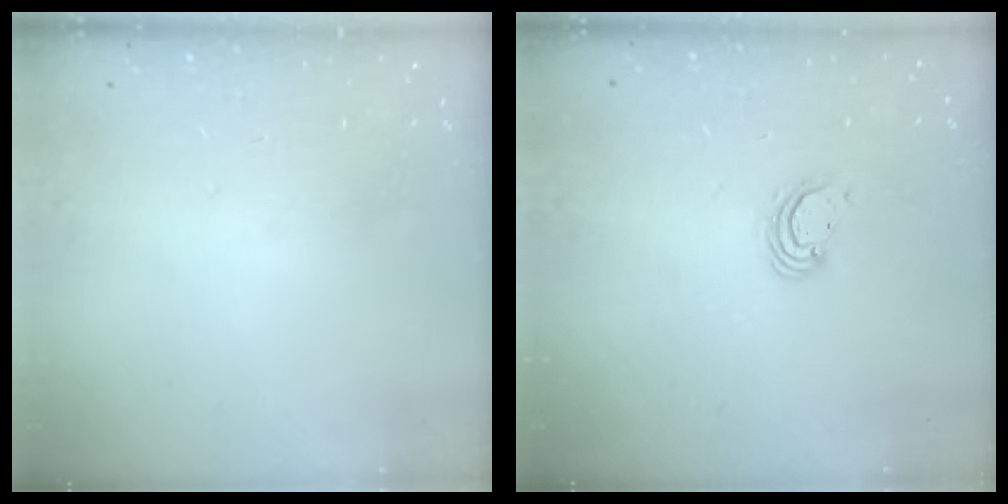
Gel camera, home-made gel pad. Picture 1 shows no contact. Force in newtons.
{"total": 3.1, "press": 3.1, "slide": 0.1}